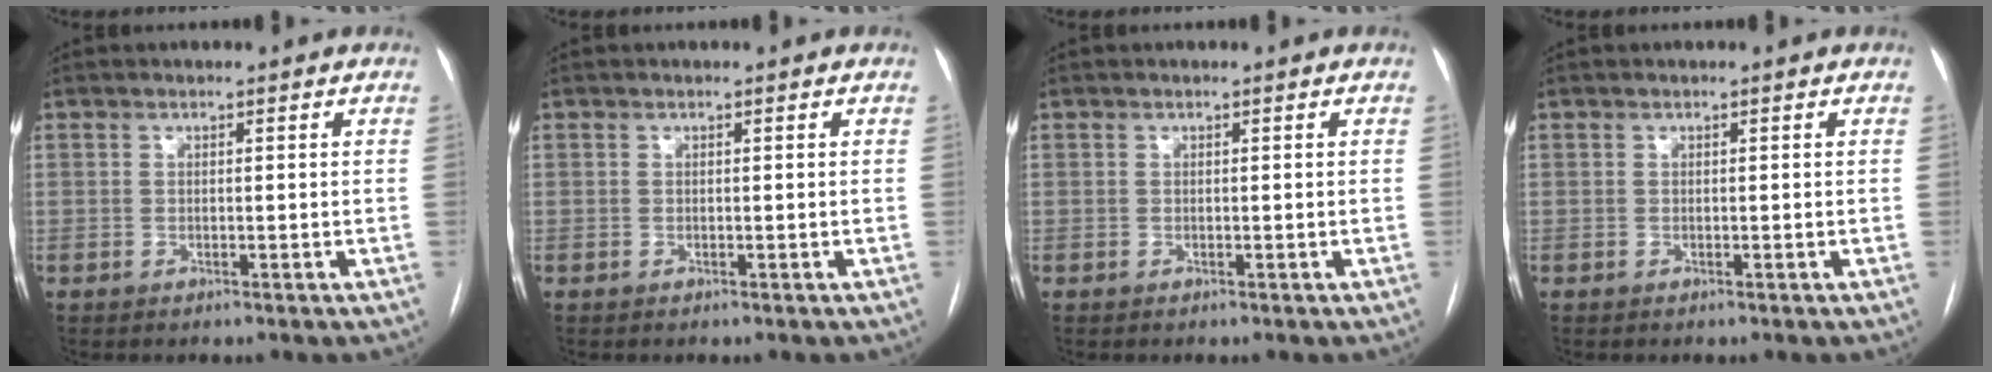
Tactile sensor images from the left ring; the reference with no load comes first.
{"total": 0.0}
{"total": 0.0}
{"total": 0.0}